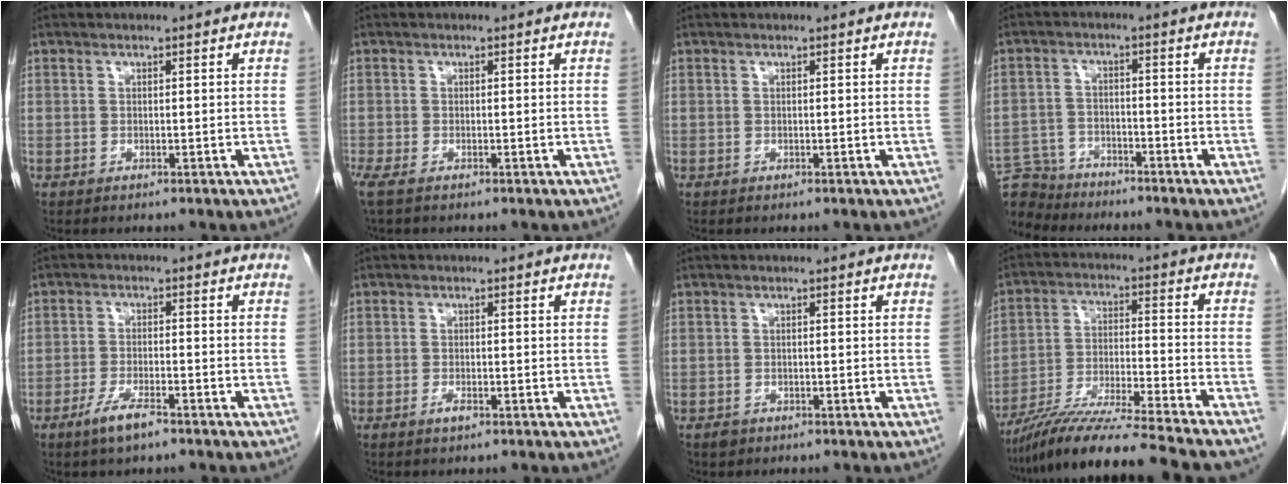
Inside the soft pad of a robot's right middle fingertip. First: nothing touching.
{"total": 2.6, "force": [-1.9, 0.8, 1.6], "torque": [-0.035, -0.011, -0.032]}
{"total": 0.0}
{"total": 7.4, "force": [-7.0, 2.4, -0.1], "torque": [0.001, 0.003, -0.129]}
{"total": 4.4, "force": [-3.1, 0.7, 3.1], "torque": [-0.067, -0.006, -0.056]}
{"total": 1.2, "force": [-0.7, 0.3, 0.9], "torque": [-0.019, -0.001, -0.011]}
{"total": 1.2, "force": [-0.8, 0.9, 0.1], "torque": [-0.006, 0.002, -0.009]}
{"total": 16.8, "force": [-14.5, -1.1, 8.2], "torque": [-0.156, -0.031, -0.250]}